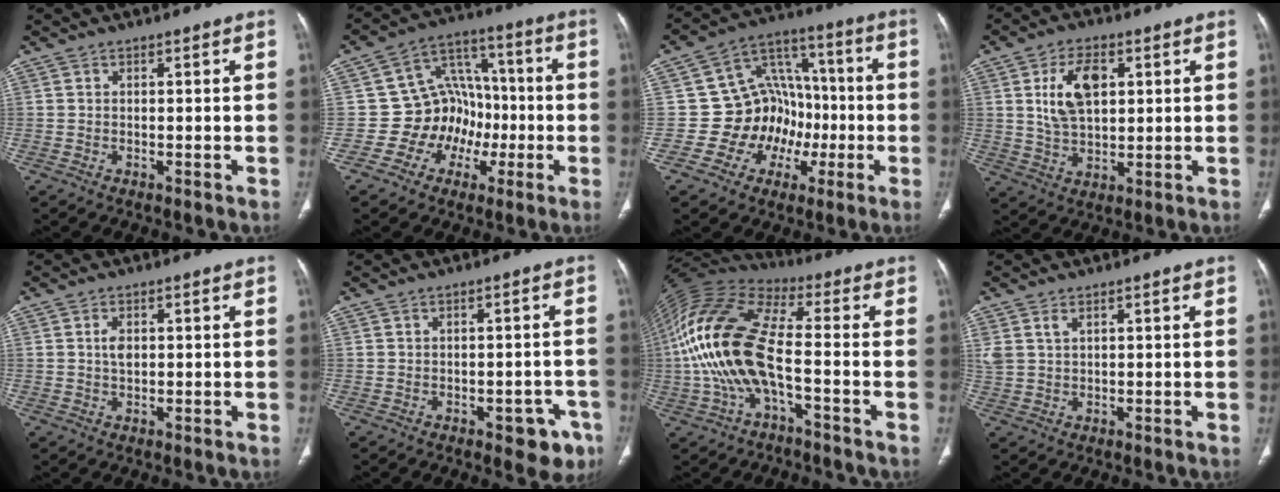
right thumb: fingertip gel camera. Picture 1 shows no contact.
{"total": 11.7, "force": [-2.8, 10.5, 4.4], "torque": [-0.008, 0.045, -0.047]}
{"total": 13.9, "force": [-2.9, 12.2, 5.8], "torque": [-0.024, 0.046, -0.045]}
{"total": 10.3, "force": [2.7, 6.1, 7.8], "torque": [-0.130, -0.004, 0.056]}
{"total": 2.4, "force": [0.4, 1.5, 1.8], "torque": [-0.031, 0.000, 0.007]}
{"total": 6.4, "force": [-3.3, 3.4, 4.3], "torque": [-0.025, 0.016, -0.035]}
{"total": 17.9, "force": [-3.1, 6.9, 16.2], "torque": [-0.353, 0.038, -0.064]}
{"total": 3.1, "force": [1.6, 1.8, 2.0], "torque": [-0.050, 0.005, 0.043]}